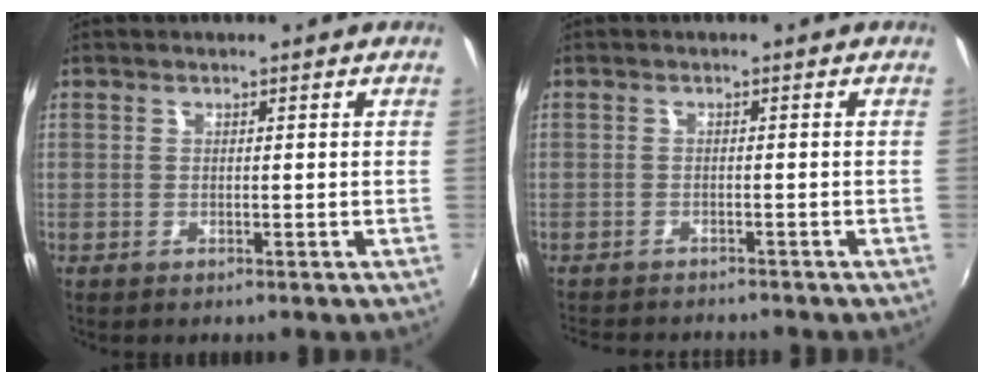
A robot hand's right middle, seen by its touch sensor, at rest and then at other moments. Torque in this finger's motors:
{"motor_torque": [0.20, -0.32, 0.00, 0.01]}